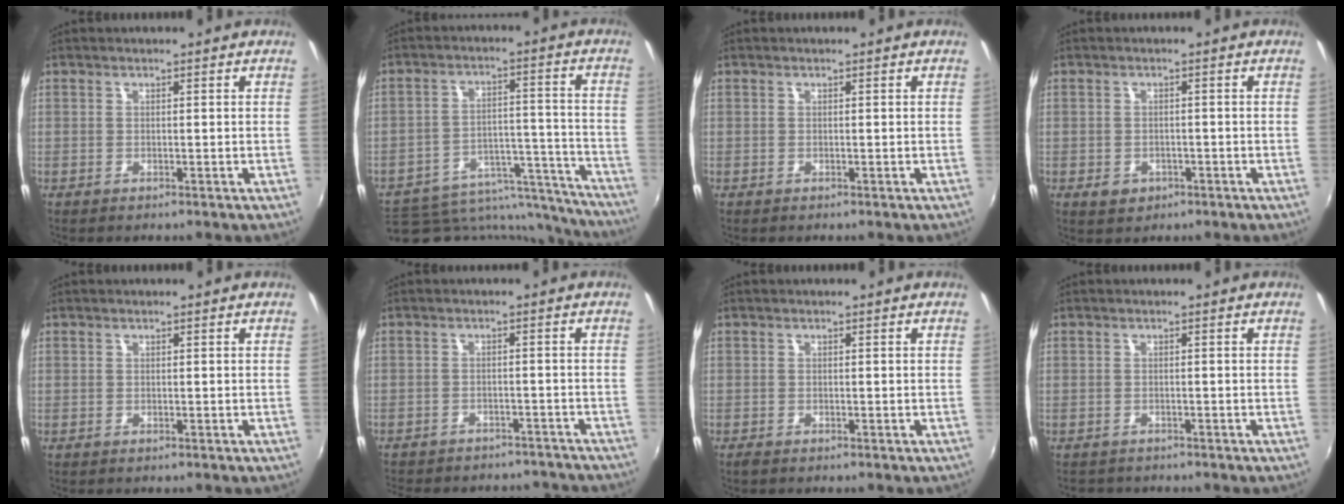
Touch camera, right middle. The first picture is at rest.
{"total": 20.4, "force": [-17.9, 7.6, 5.9], "torque": [-0.101, 0.031, -0.224]}
{"total": 0.0}
{"total": 3.3, "force": [-1.5, 2.6, 1.4], "torque": [-0.029, -0.003, -0.017]}
{"total": 0.0}
{"total": 15.4, "force": [-13.6, 5.4, 4.9], "torque": [-0.115, 0.006, -0.168]}
{"total": 0.6, "force": [-0.5, 0.2, 0.2], "torque": [-0.006, -0.003, -0.010]}
{"total": 2.1, "force": [-1.8, 1.1, 0.2], "torque": [-0.009, -0.006, -0.028]}